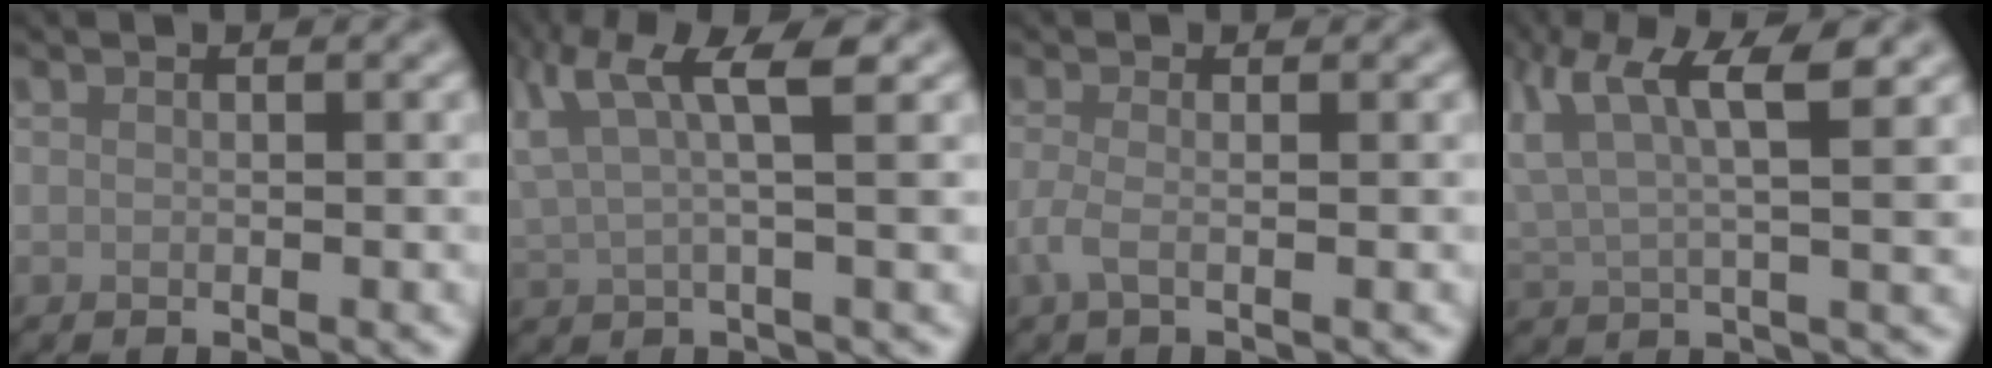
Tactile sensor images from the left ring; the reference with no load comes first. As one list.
[{"total": 6.2, "force": [3.1, 1.4, 5.1], "torque": [-0.109, 0.011, 0.062]}, {"total": 1.9, "force": [-0.4, 0.5, 1.8], "torque": [-0.041, -0.005, -0.015]}, {"total": 7.9, "force": [4.0, 2.2, 6.4], "torque": [-0.130, 0.011, 0.073]}]